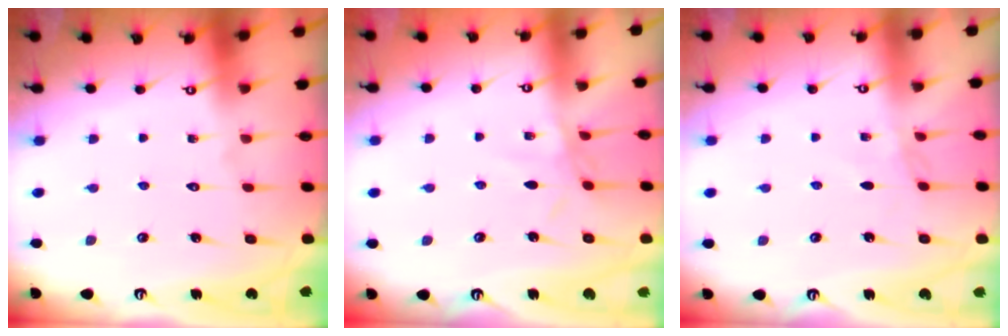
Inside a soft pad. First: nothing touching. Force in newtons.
{"total": 2.8, "press": 2.8, "slide": 0.2}
{"total": 2.5, "press": 2.5, "slide": 0.4}